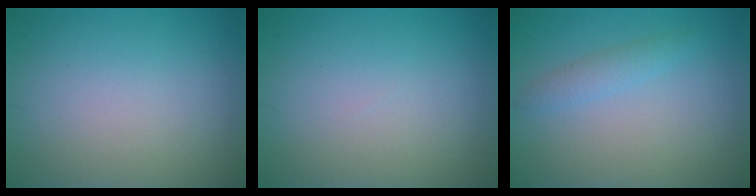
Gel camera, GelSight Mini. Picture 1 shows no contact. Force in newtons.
{"total": 0.0}
{"total": 1.5, "press": 1.5, "slide": 0.1}